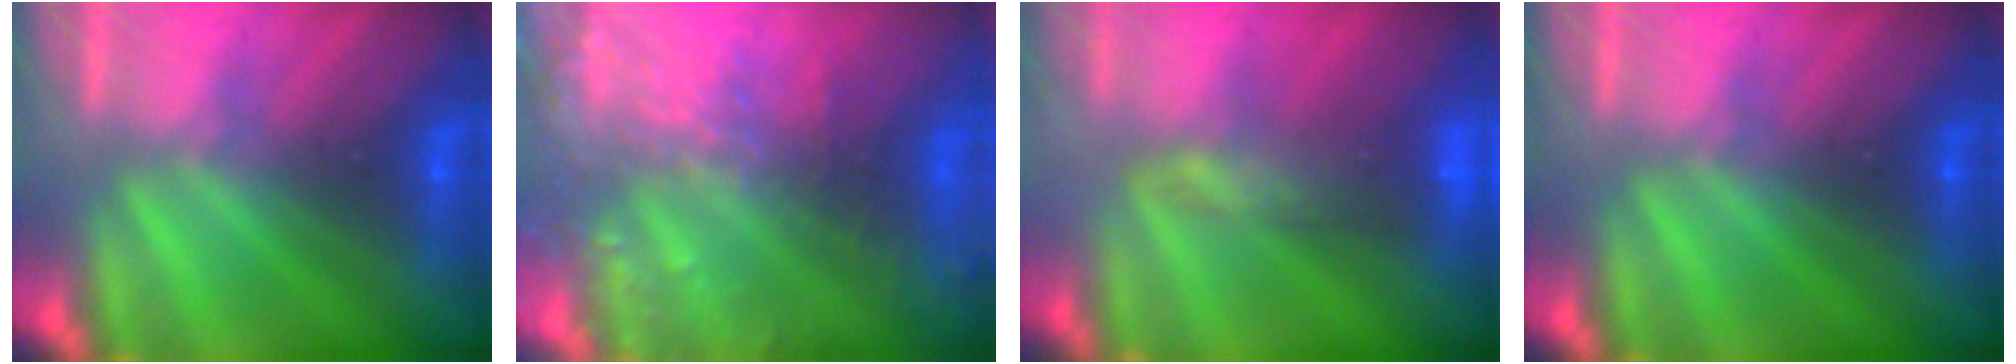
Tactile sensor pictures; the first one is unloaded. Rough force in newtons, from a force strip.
{"total": 5.9}
{"total": 8.7}
{"total": 0.0}